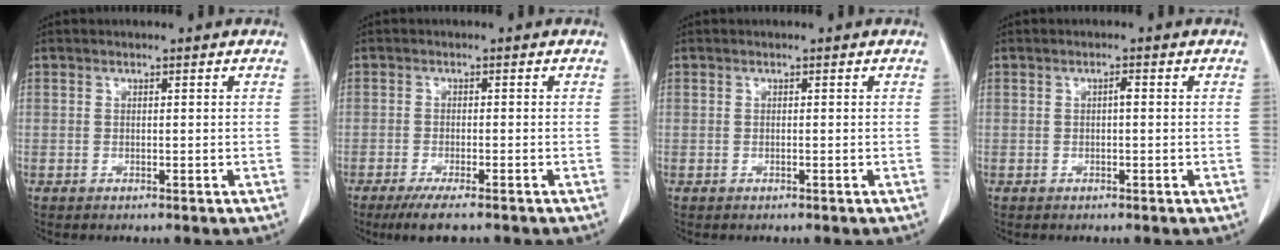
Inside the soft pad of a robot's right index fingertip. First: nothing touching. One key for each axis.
{"total": 5.9, "fx": -4.4, "fy": 0.6, "fz": 3.8, "tx": -0.060, "ty": -0.015, "tz": -0.068}
{"total": 0.0}
{"total": 0.9, "fx": 0.0, "fy": 0.2, "fz": 0.9, "tx": -0.013, "ty": 0.002, "tz": 0.000}